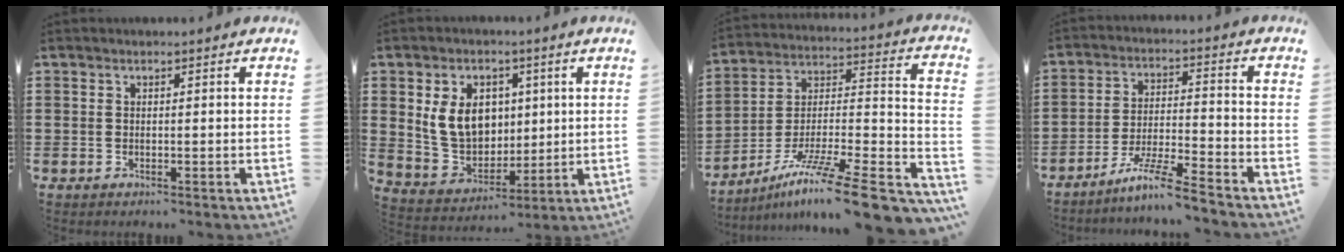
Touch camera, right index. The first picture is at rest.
{"total": 9.2, "force": [1.9, 7.2, 5.4], "torque": [-0.126, 0.014, 0.032]}
{"total": 13.3, "force": [-9.5, 1.2, 9.3], "torque": [-0.151, 0.013, -0.171]}
{"total": 7.7, "force": [-6.5, -0.3, 4.1], "torque": [-0.086, -0.008, -0.127]}